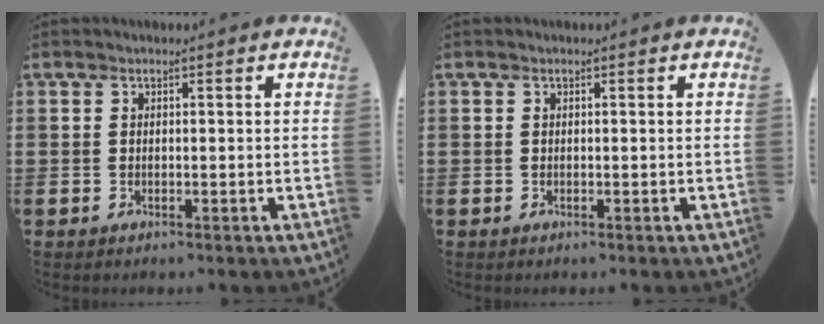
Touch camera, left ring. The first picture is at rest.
{"total": 0.0}